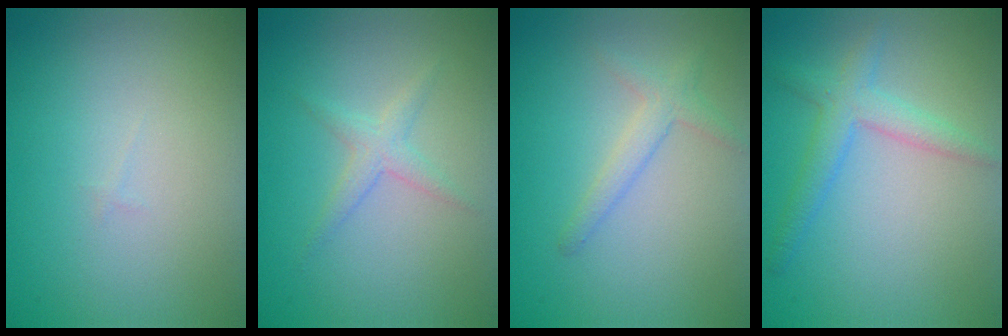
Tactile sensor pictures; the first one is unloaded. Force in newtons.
{"total": 1.6, "press": 1.6, "slide": 0.1}
{"total": 1.9, "press": 1.9, "slide": 0.1}
{"total": 2.8, "press": 2.8, "slide": 0.1}